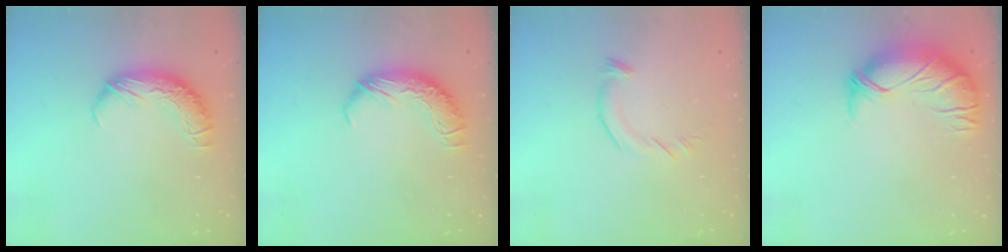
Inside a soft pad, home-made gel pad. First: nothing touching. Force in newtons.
{"total": 0.0}
{"total": 5.5, "press": 5.5, "slide": 0.3}
{"total": 2.8, "press": 0.9, "slide": 2.6}